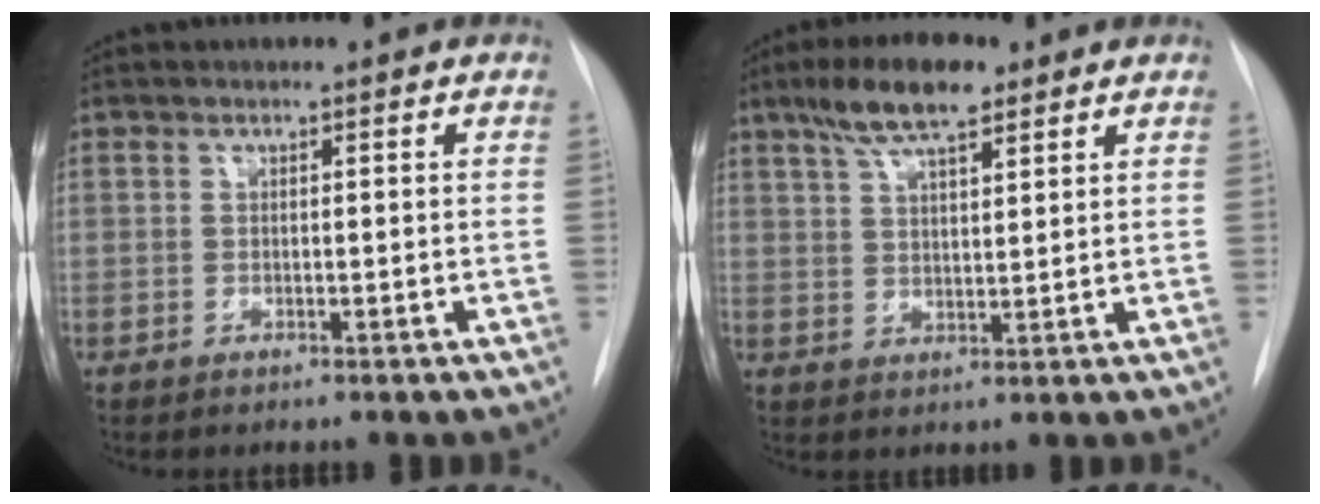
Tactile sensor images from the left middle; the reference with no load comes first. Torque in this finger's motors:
{"motor_torque": [0.77, -0.66, 0.12, 0.11]}